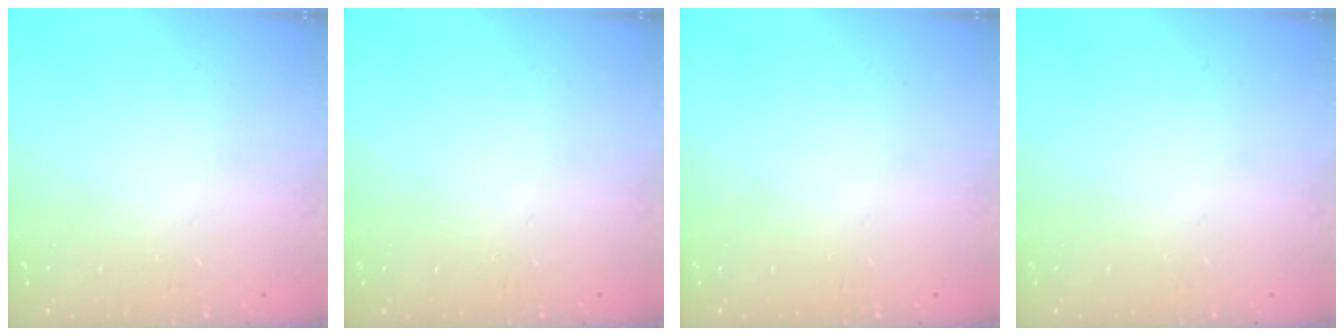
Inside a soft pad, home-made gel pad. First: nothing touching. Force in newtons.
{"total": 0.0}
{"total": 0.0}
{"total": 0.0}